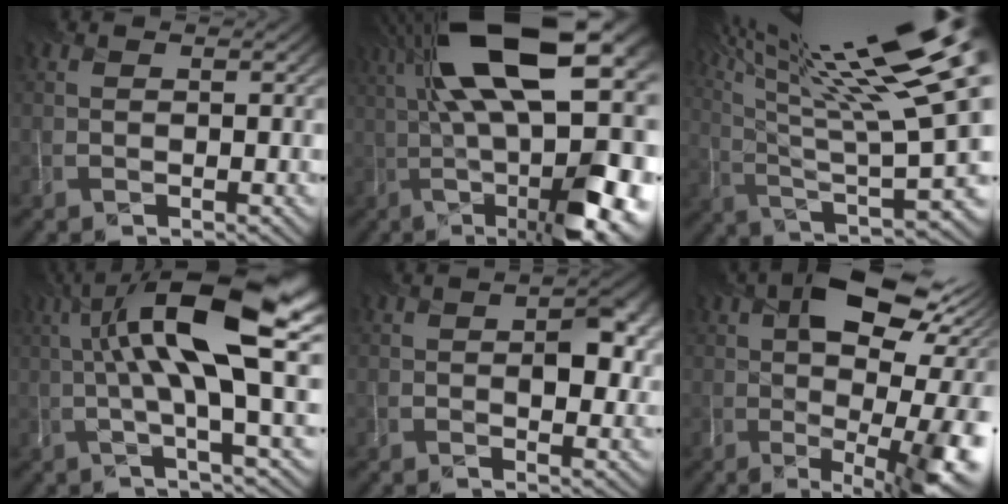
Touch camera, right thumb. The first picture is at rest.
{"total": 21.8, "force": [2.2, 7.8, 20.2], "torque": [-0.320, 0.020, 0.045]}
{"total": 22.6, "force": [11.6, 5.9, 18.5], "torque": [-0.267, 0.039, 0.192]}
{"total": 14.5, "force": [2.5, 3.5, 13.8], "torque": [-0.227, 0.011, 0.050]}
{"total": 5.1, "force": [0.5, 2.4, 4.5], "torque": [-0.069, -0.002, 0.012]}
{"total": 15.8, "force": [0.8, 6.7, 14.3], "torque": [-0.183, 0.000, 0.014]}